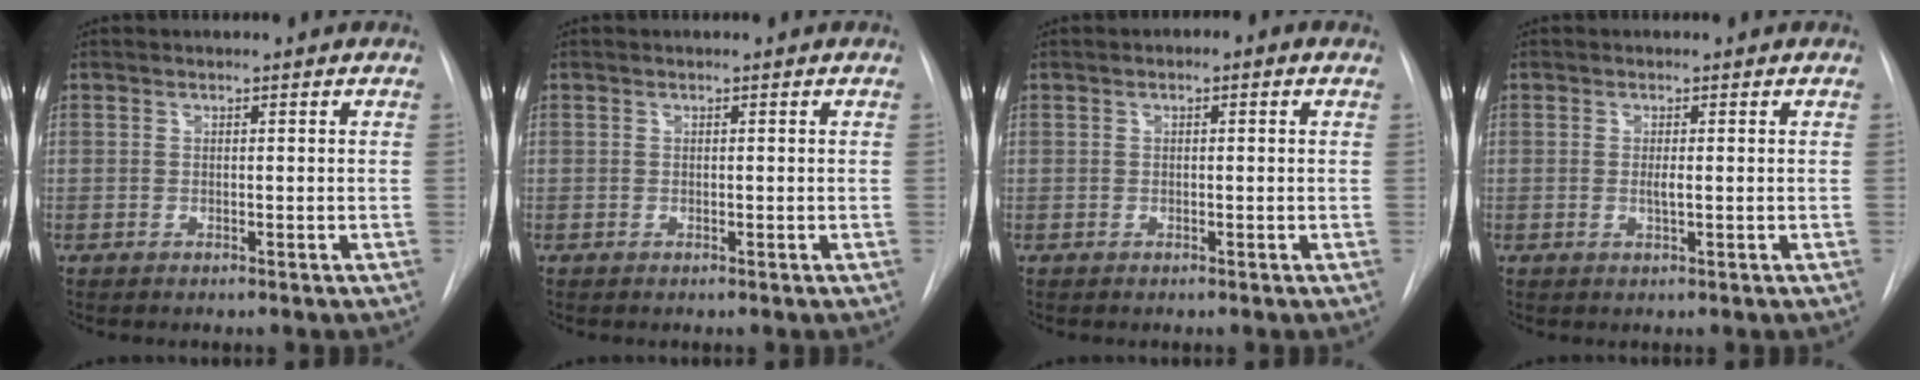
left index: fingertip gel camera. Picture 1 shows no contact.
{"total": 0.0}
{"total": 1.5, "force": [0.5, 0.7, 1.3], "torque": [-0.024, 0.010, 0.005]}
{"total": 1.2, "force": [0.0, 0.1, 1.2], "torque": [-0.027, -0.003, 0.000]}